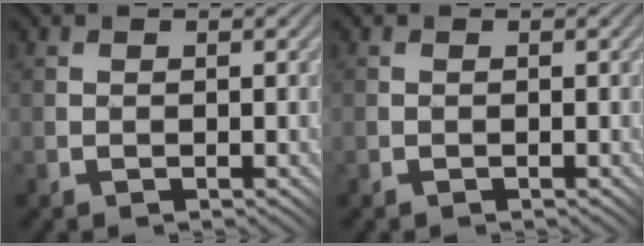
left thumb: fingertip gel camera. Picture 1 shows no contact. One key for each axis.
{"total": 0.0}